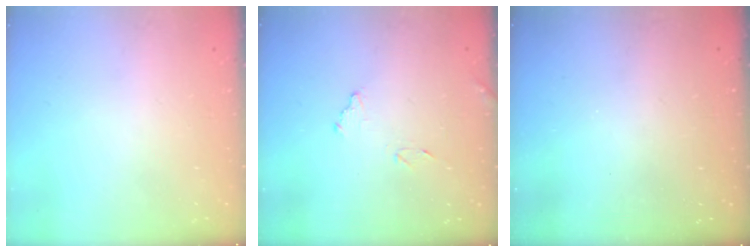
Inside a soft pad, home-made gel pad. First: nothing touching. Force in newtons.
{"total": 8.8, "press": 8.8, "slide": 0.4}
{"total": 2.8, "press": 2.8, "slide": 0.3}